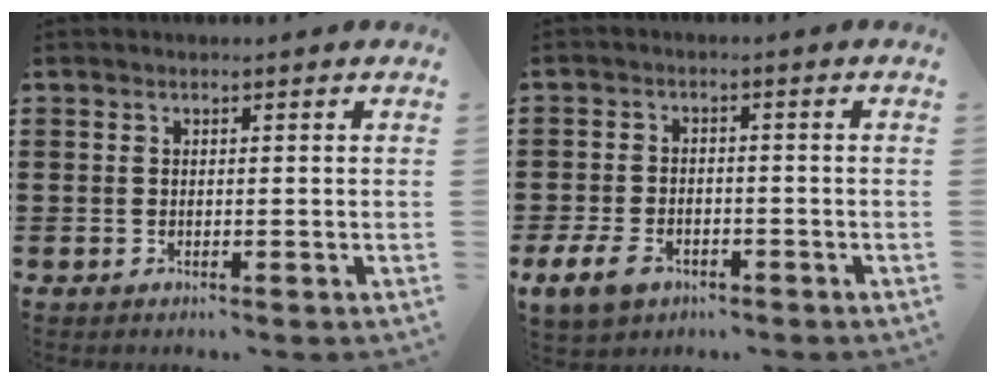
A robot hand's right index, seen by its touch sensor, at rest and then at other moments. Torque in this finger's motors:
{"motor_torque": [0.76, 0.54, 0.52, 0.12]}